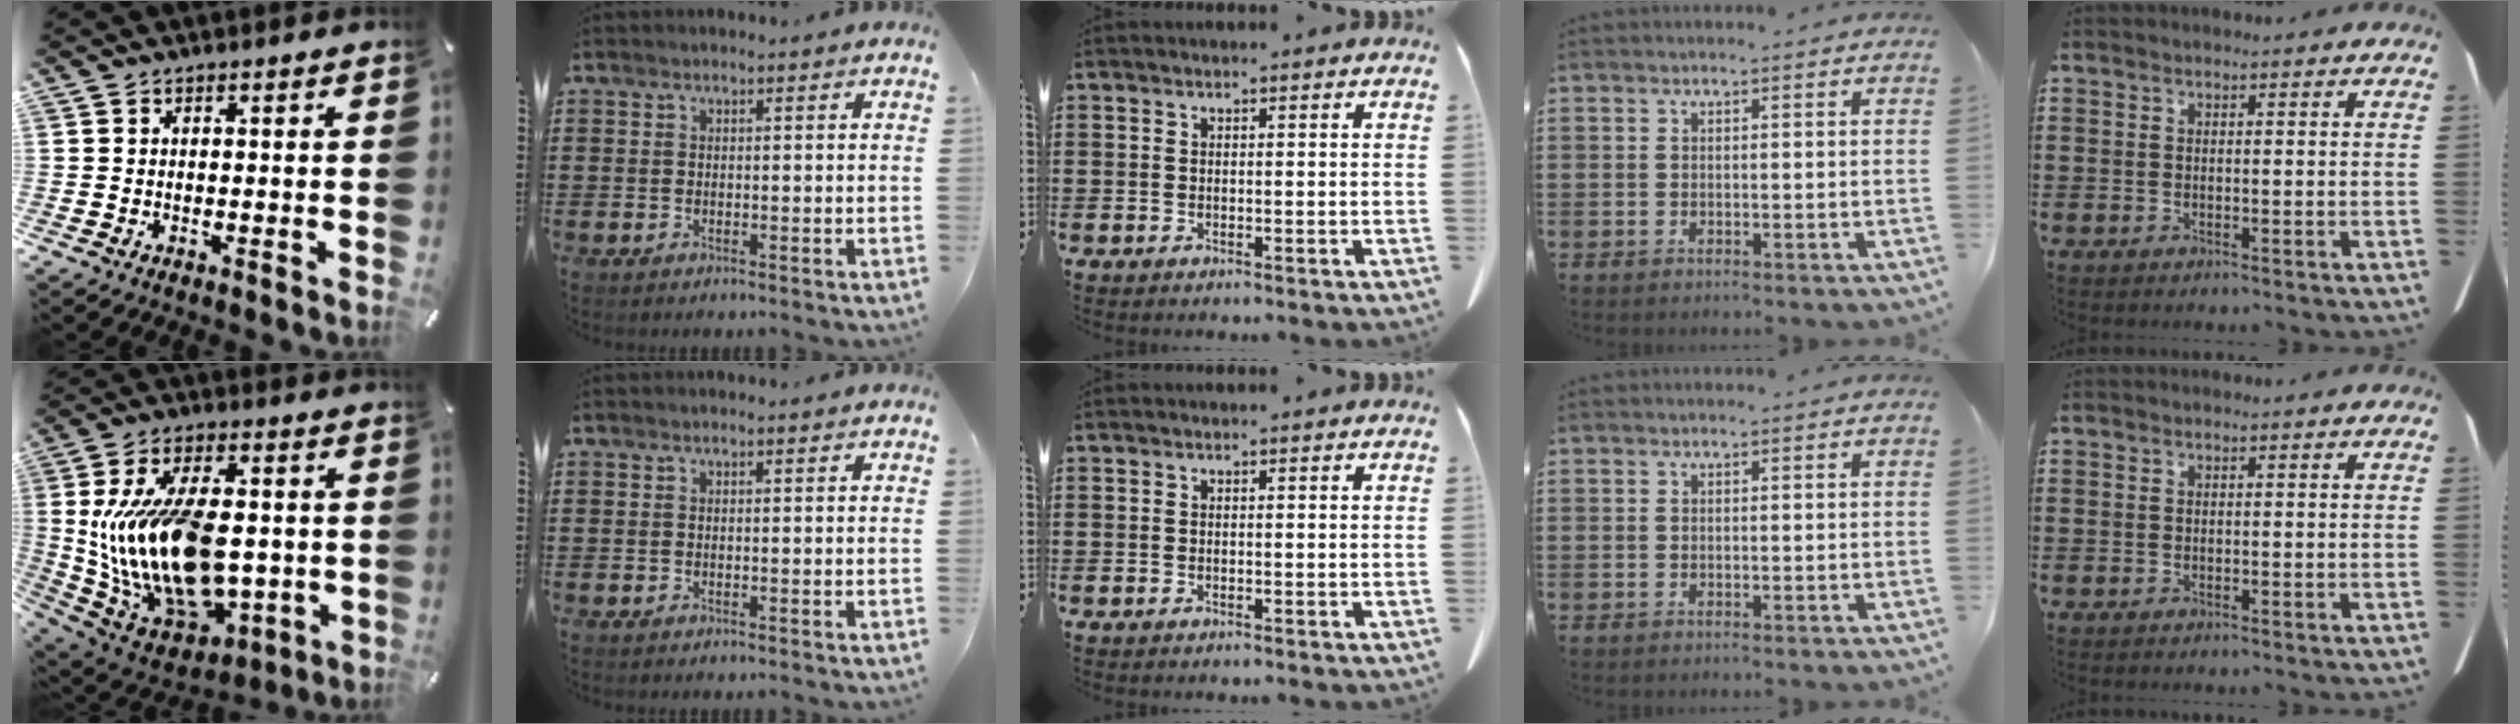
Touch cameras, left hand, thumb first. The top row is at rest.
{"thumb": {"total": 23.7, "force": [0.1, 14.5, 18.8], "torque": [-0.386, -0.016, 0.017]}}